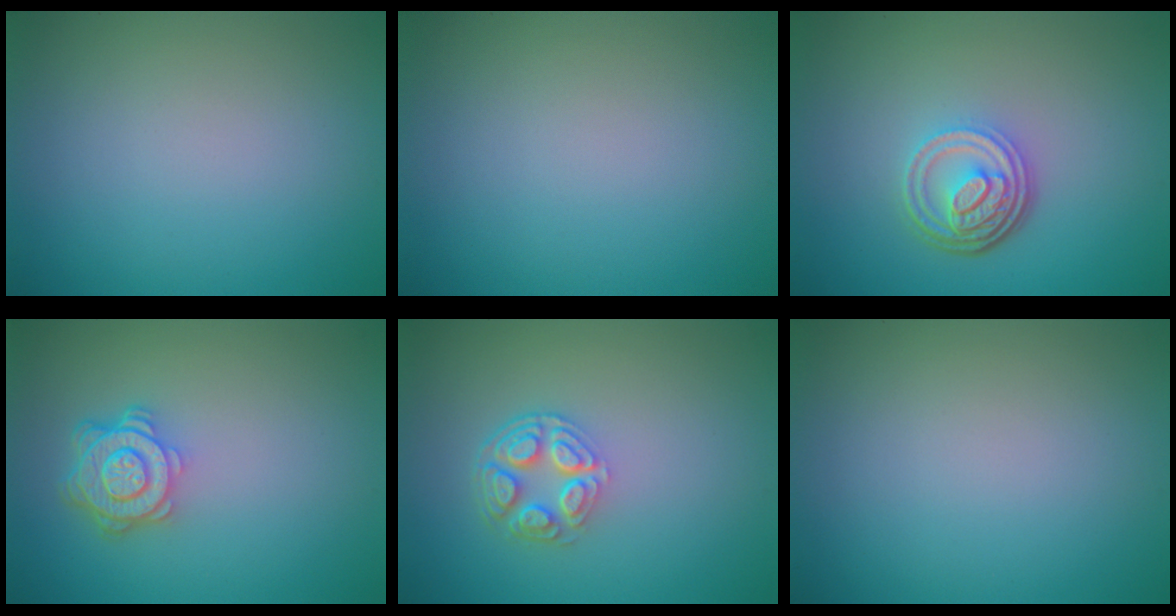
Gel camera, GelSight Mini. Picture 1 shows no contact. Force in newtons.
{"total": 0.0}
{"total": 4.7, "press": 3.5, "slide": 3.2}
{"total": 4.6, "press": 3.5, "slide": 2.9}
{"total": 4.1, "press": 3.1, "slide": 2.7}
{"total": 0.0}